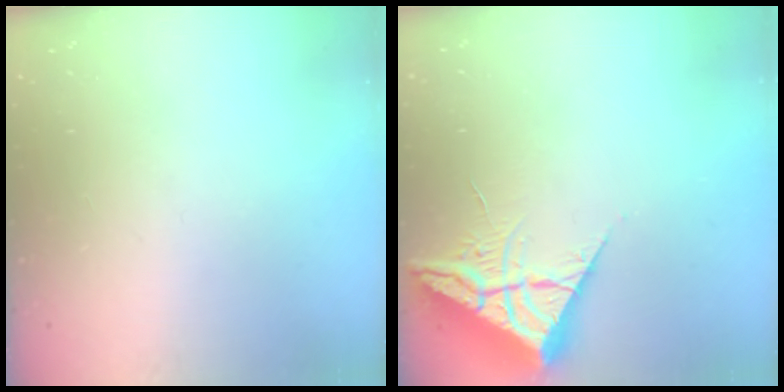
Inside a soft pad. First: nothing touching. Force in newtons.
{"total": 7.1, "press": 7.1, "slide": 0.4}